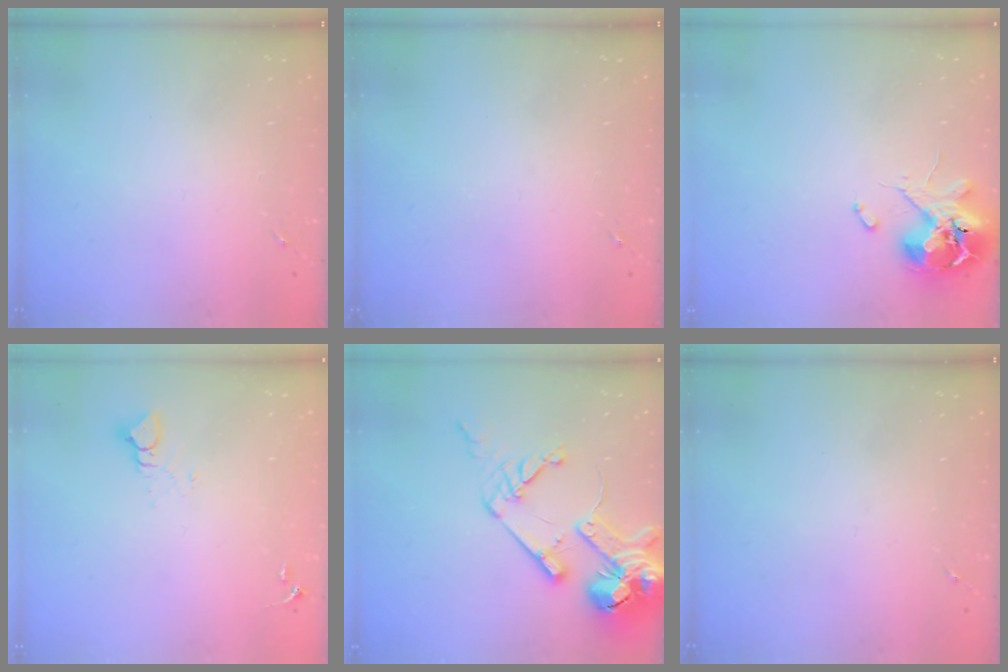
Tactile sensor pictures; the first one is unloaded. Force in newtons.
{"total": 0.0}
{"total": 10.7, "press": 10.6, "slide": 1.6}
{"total": 4.2, "press": 4.2, "slide": 0.2}
{"total": 23.3, "press": 23.1, "slide": 3.0}
{"total": 0.0}